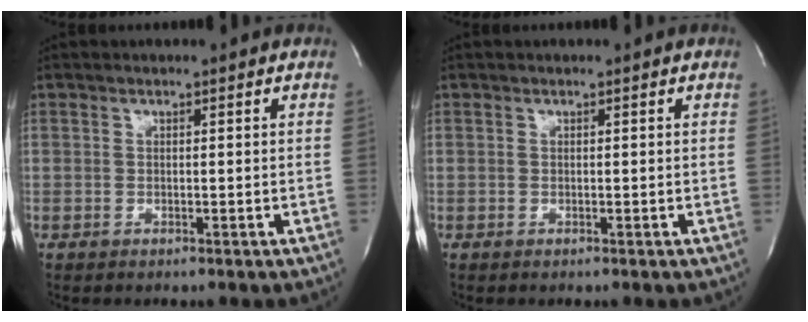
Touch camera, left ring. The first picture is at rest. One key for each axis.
{"total": 0.0}